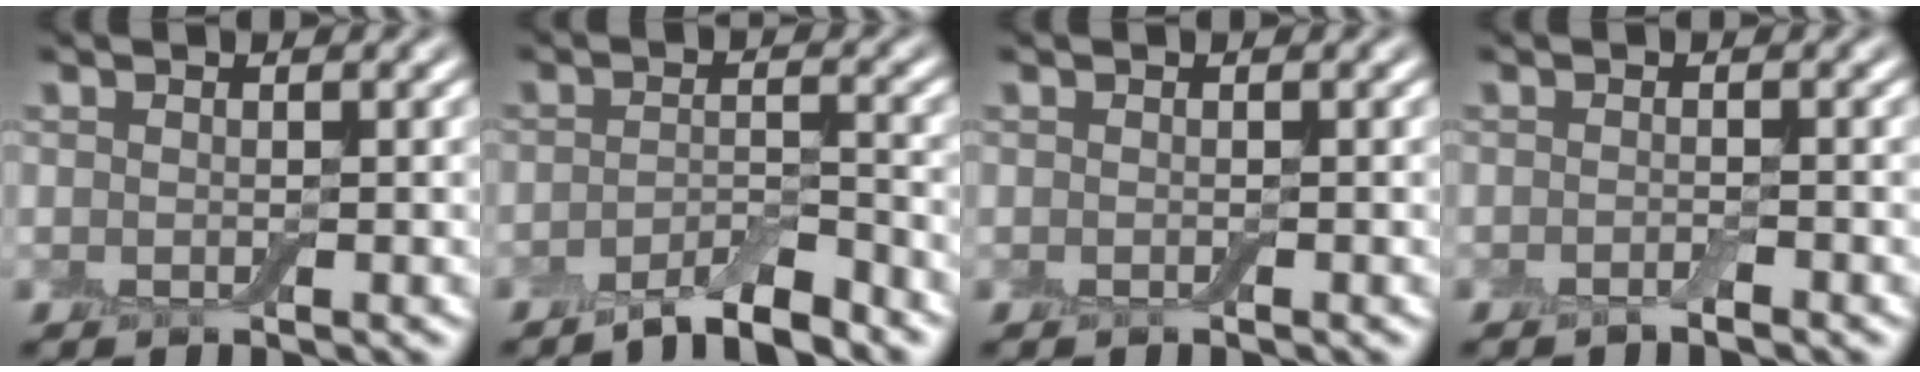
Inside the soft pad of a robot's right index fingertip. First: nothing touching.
{"total": 3.7, "force": [-3.0, 0.6, 2.1], "torque": [-0.034, 0.003, -0.057]}
{"total": 0.0}
{"total": 0.8, "force": [-0.6, 0.0, 0.5], "torque": [-0.007, 0.000, -0.011]}